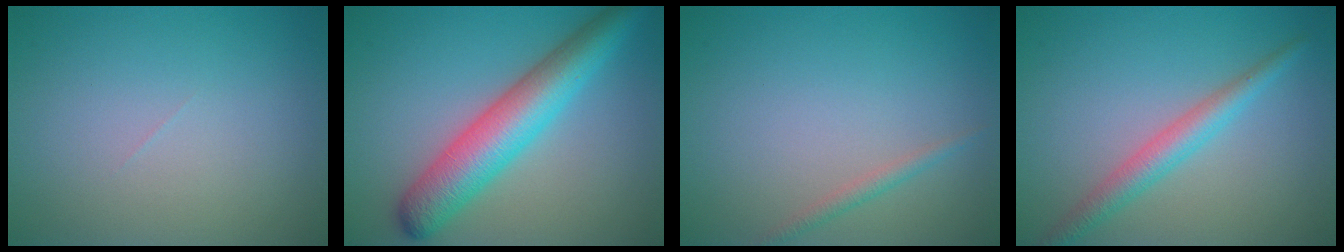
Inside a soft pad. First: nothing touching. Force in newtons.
{"total": 7.0, "press": 7.0, "slide": 0.2}
{"total": 1.1, "press": 1.1, "slide": 0.0}
{"total": 2.9, "press": 2.9, "slide": 0.1}